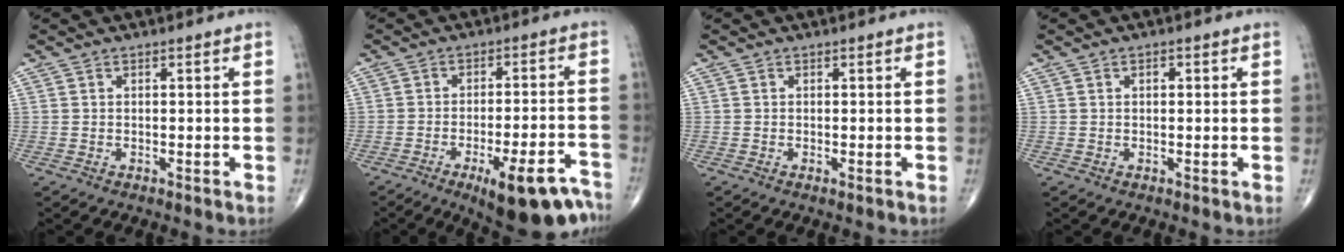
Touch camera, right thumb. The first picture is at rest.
{"total": 15.3, "force": [-9.9, 4.6, 10.7], "torque": [-0.100, 0.063, -0.137]}
{"total": 0.0}
{"total": 1.2, "force": [0.4, 0.7, 0.9], "torque": [-0.013, 0.001, 0.006]}